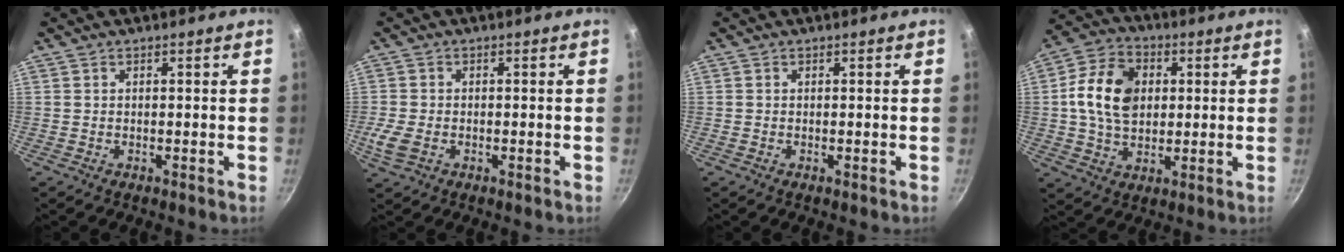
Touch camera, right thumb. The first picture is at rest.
{"total": 4.3, "force": [-1.2, 2.9, 2.9], "torque": [-0.067, -0.004, -0.022]}
{"total": 0.0}
{"total": 13.4, "force": [1.9, 9.7, 9.1], "torque": [-0.145, 0.008, 0.022]}